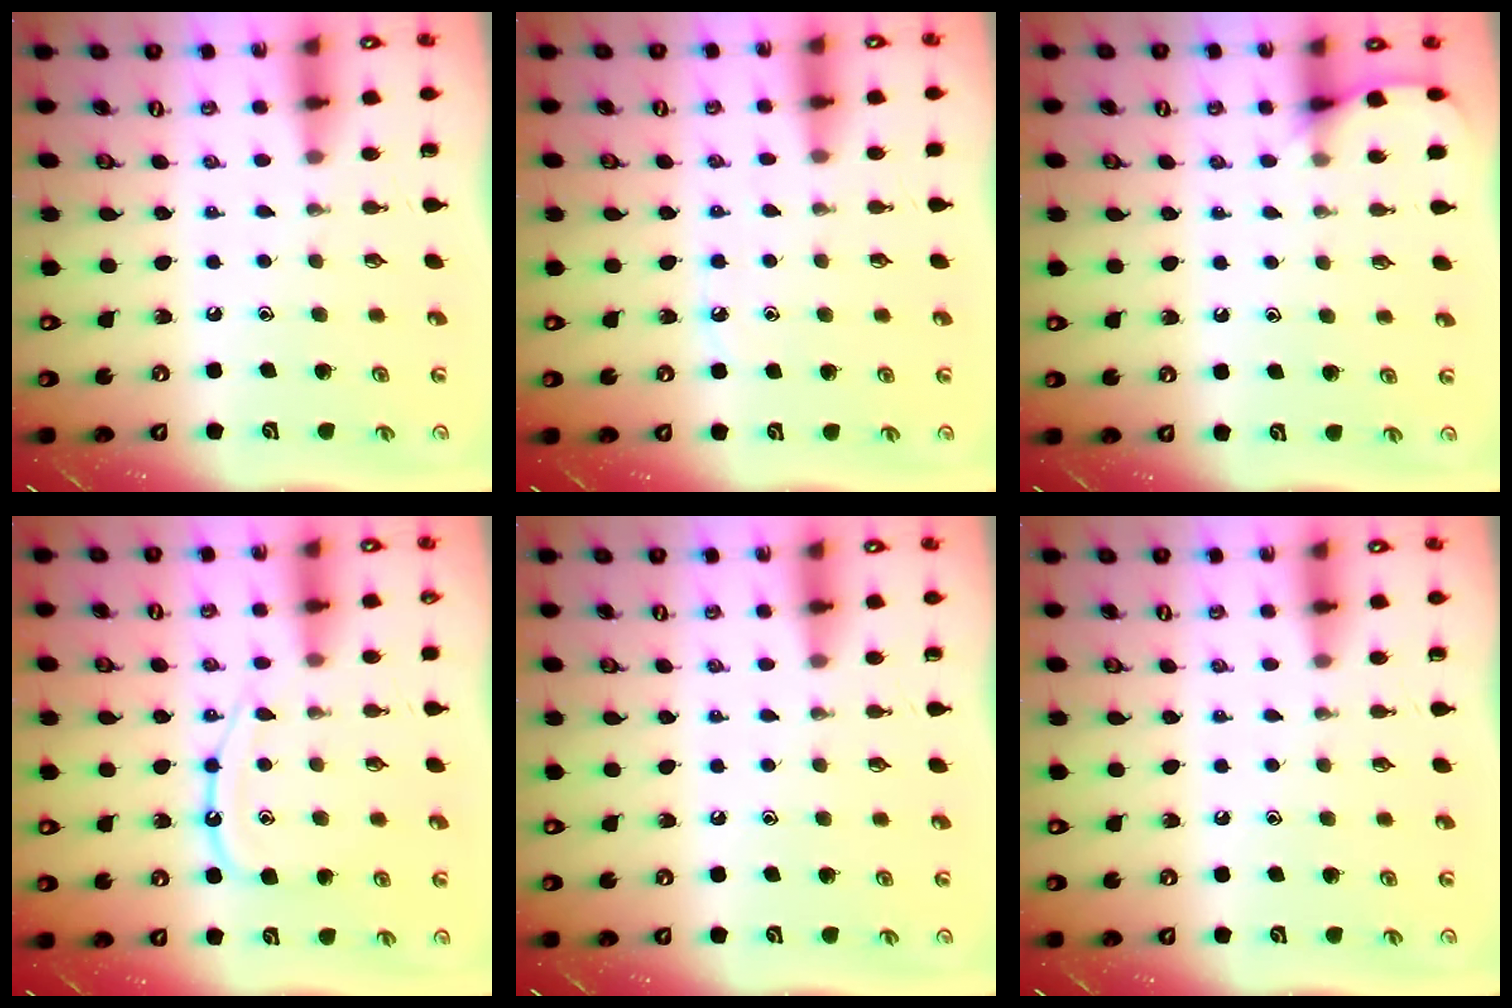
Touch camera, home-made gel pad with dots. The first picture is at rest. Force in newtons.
{"total": 4.4, "press": 4.4, "slide": 0.6}
{"total": 5.7, "press": 5.7, "slide": 0.7}
{"total": 12.4, "press": 12.4, "slide": 1.1}
{"total": 0.0}
{"total": 0.0}